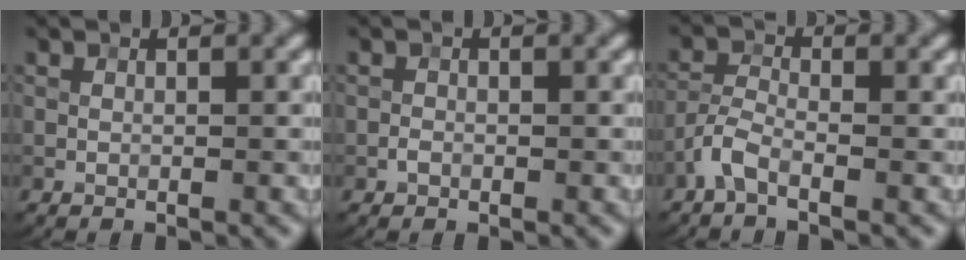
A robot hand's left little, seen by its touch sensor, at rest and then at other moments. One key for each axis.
{"total": 0.6, "fx": -0.3, "fy": 0.5, "fz": 0.1, "tx": 0.001, "ty": -0.002, "tz": -0.010}
{"total": 2.2, "fx": -1.8, "fy": 0.4, "fz": 1.2, "tx": -0.029, "ty": 0.006, "tz": -0.046}